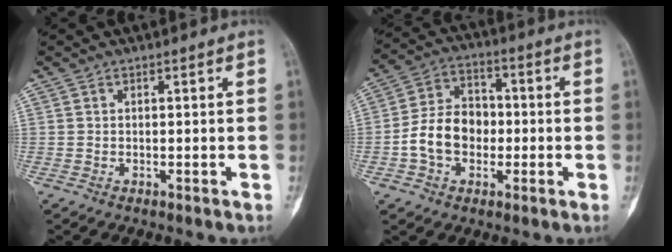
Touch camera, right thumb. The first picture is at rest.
{"total": 10.8, "force": [-1.9, 8.2, 6.9], "torque": [-0.101, 0.036, -0.043]}